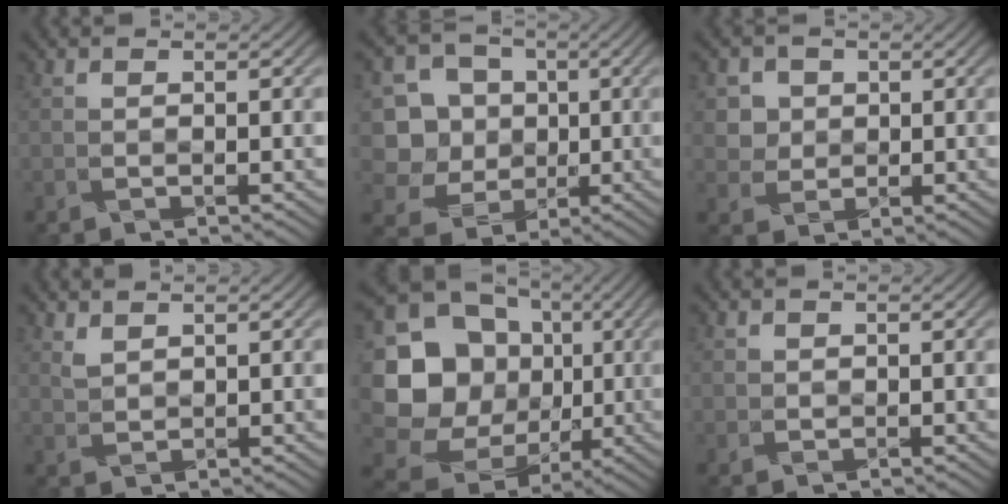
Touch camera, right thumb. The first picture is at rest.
{"total": 8.7, "force": [0.6, 8.4, 2.2], "torque": [-0.092, 0.002, -0.008]}
{"total": 2.8, "force": [1.2, 2.4, -0.4], "torque": [0.001, -0.014, 0.031]}
{"total": 1.2, "force": [1.2, 0.1, -0.2], "torque": [-0.002, -0.003, 0.031]}
{"total": 19.3, "force": [0.9, 17.8, 7.4], "torque": [-0.198, 0.000, 0.011]}
{"total": 1.1, "force": [0.2, 1.0, 0.3], "torque": [-0.003, -0.003, 0.005]}